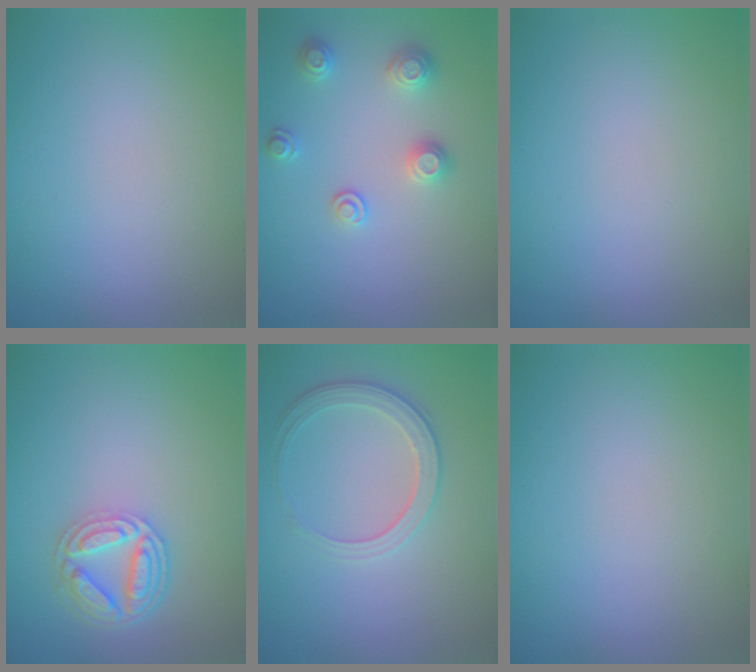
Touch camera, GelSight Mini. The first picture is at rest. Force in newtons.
{"total": 2.5, "press": 2.5, "slide": 0.3}
{"total": 0.0}
{"total": 4.7, "press": 3.7, "slide": 3.0}
{"total": 2.8, "press": 2.7, "slide": 0.8}
{"total": 0.0}